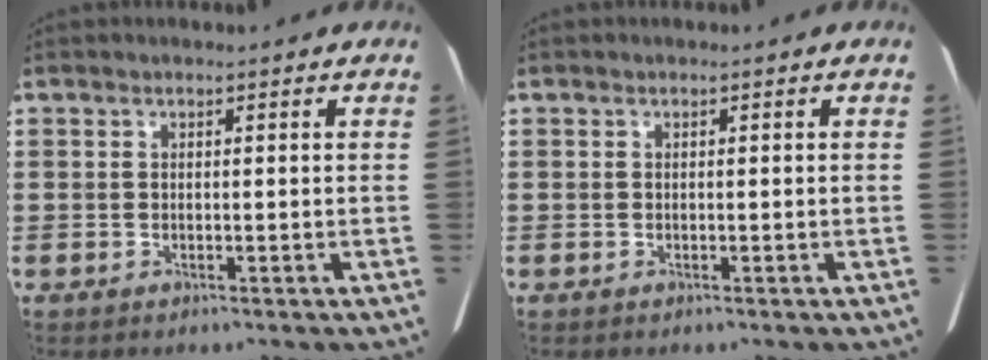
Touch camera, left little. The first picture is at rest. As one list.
[{"total": 0.0}]